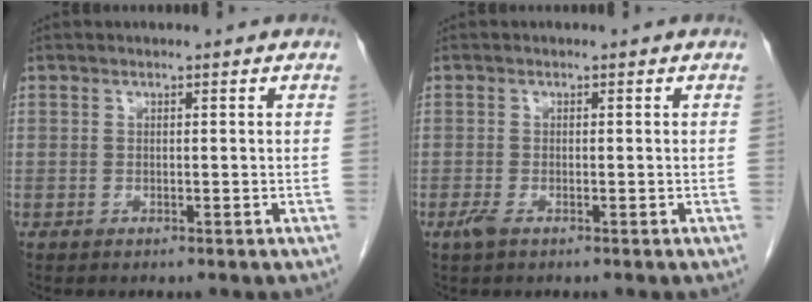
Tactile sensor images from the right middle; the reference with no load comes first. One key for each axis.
{"total": 1.3, "fx": -0.8, "fy": 0.4, "fz": 1.0, "tx": -0.027, "ty": -0.003, "tz": -0.016}